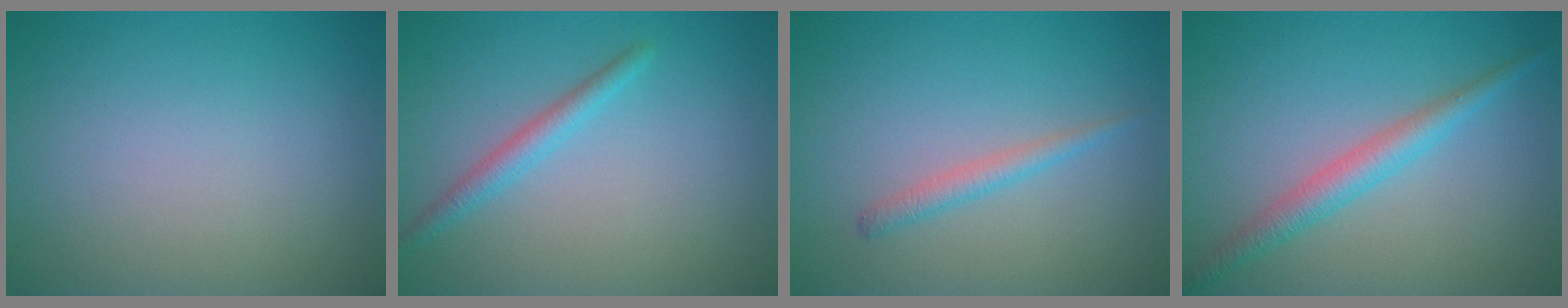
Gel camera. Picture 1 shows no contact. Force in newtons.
{"total": 1.9, "press": 1.9, "slide": 0.2}
{"total": 1.5, "press": 1.5, "slide": 0.0}
{"total": 2.8, "press": 2.8, "slide": 0.1}